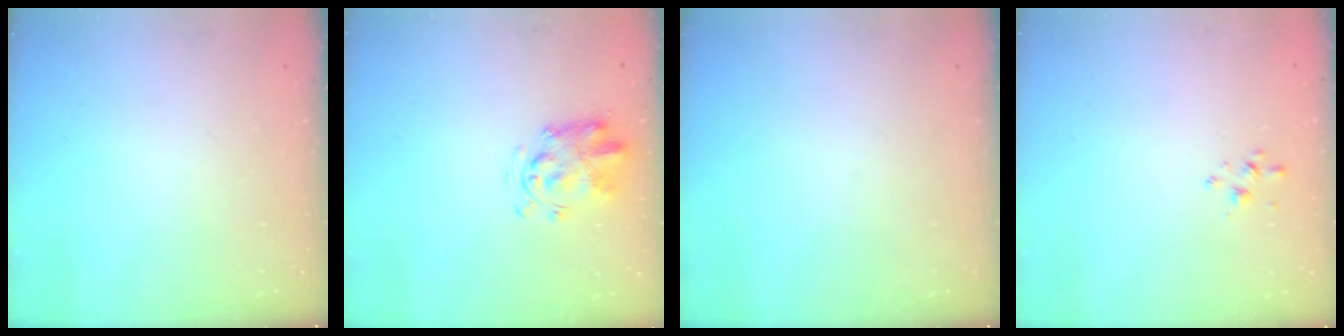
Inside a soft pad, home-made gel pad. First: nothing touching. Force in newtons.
{"total": 3.1, "press": 3.1, "slide": 0.6}
{"total": 0.0}
{"total": 1.7, "press": 1.7, "slide": 0.3}